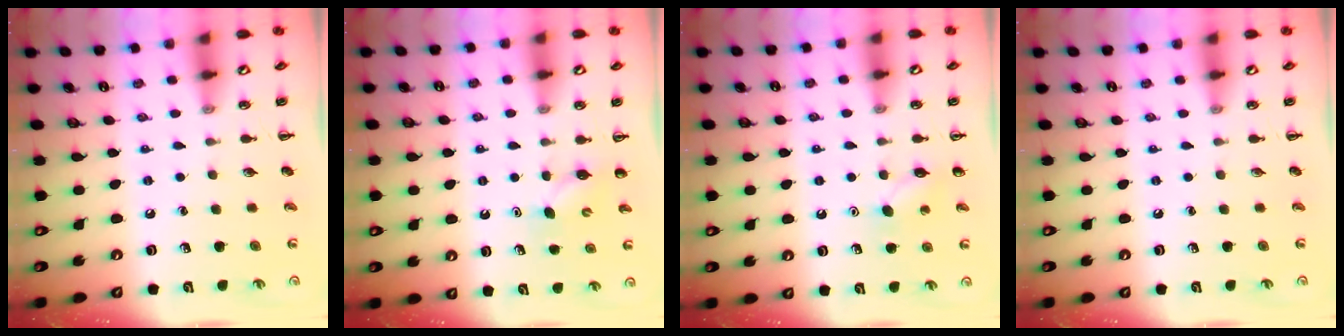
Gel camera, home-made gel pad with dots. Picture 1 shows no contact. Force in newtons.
{"total": 4.2, "press": 4.1, "slide": 1.0}
{"total": 6.3, "press": 6.1, "slide": 1.5}
{"total": 0.0}